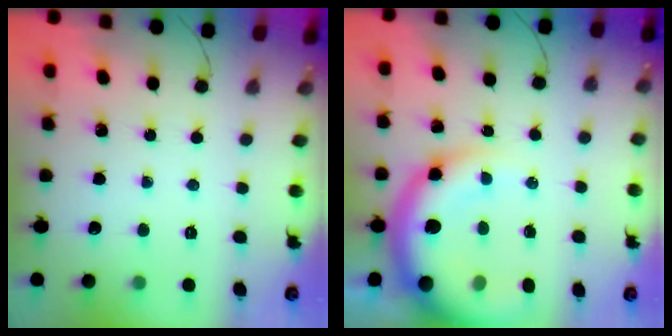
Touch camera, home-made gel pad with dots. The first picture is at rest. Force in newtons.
{"total": 16.0, "press": 15.5, "slide": 4.2}